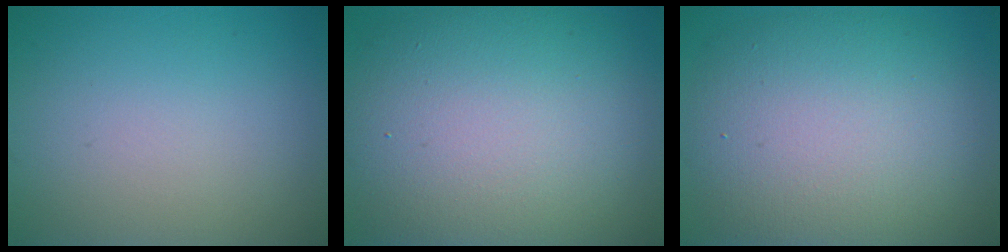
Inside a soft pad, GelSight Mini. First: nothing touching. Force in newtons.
{"total": 14.0, "press": 14.0, "slide": 1.2}
{"total": 11.5, "press": 11.4, "slide": 0.6}